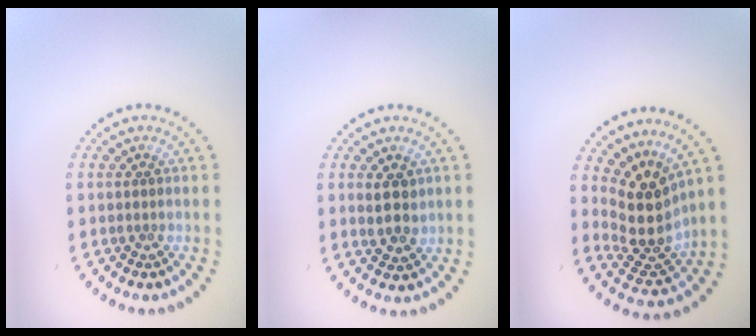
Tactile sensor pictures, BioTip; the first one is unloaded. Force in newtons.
{"total": 2.4, "press": 2.3, "slide": 0.8}
{"total": 4.4, "press": 3.4, "slide": 2.9}